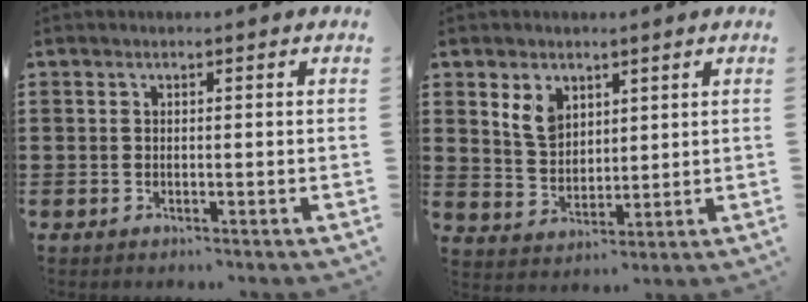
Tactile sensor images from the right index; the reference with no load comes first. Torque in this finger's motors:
{"motor_torque": [0.42, 0.33, 0.19, 0.08]}